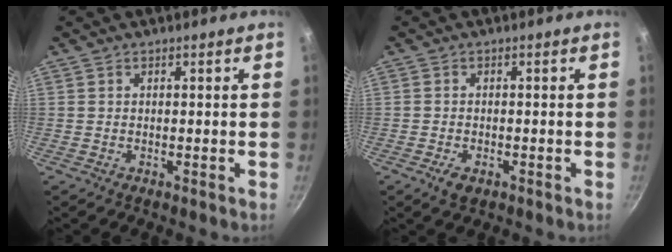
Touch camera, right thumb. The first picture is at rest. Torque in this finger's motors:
{"motor_torque": [-0.38, -0.23, 0.52, -0.14, 0.03]}